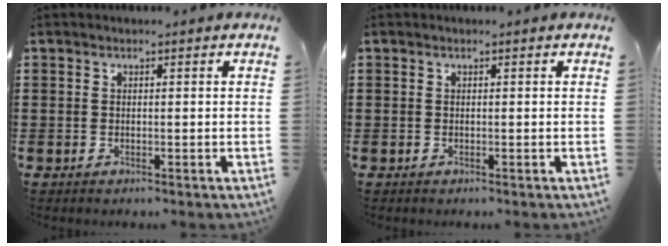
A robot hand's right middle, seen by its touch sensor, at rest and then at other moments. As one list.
[{"total": 0.0}]